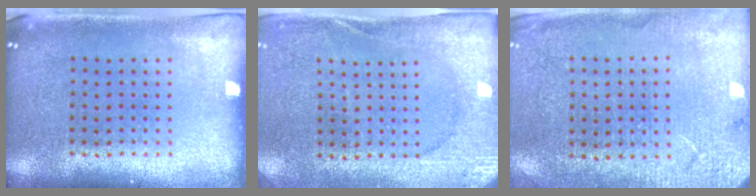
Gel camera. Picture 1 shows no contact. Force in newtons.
{"total": 2.6, "press": 2.5, "slide": 0.6}
{"total": 2.6, "press": 2.6, "slide": 0.4}